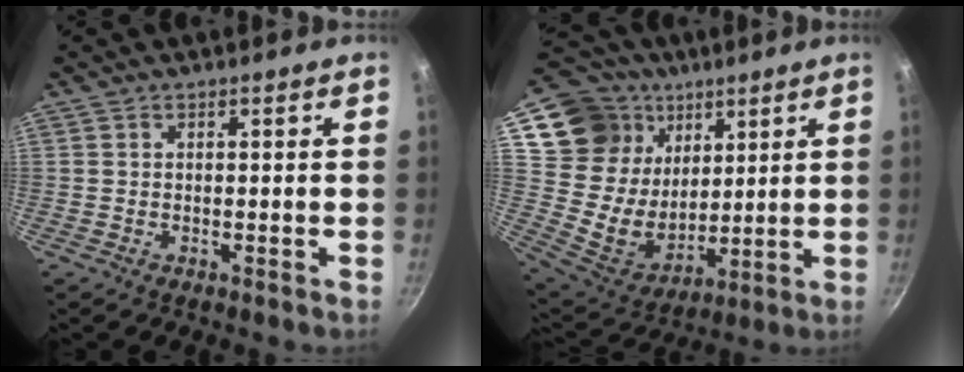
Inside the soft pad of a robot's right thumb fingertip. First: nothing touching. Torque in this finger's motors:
{"motor_torque": [-1.62, 1.61, 0.21, -0.13, 0.15]}